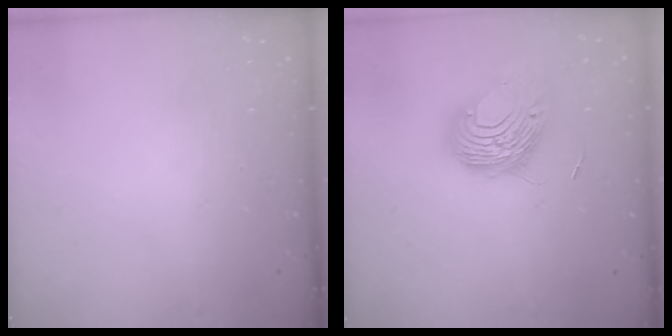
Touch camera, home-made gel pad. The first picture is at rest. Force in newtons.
{"total": 9.8, "press": 9.7, "slide": 1.2}